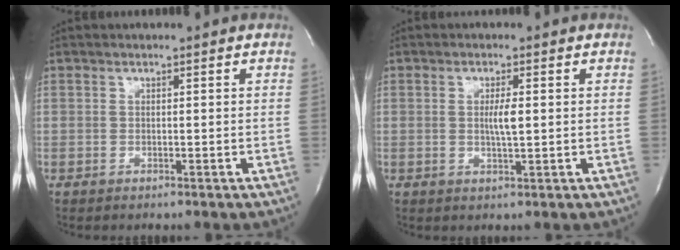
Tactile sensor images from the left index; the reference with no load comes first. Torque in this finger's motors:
{"motor_torque": [0.37, 0.09, 0.07, 0.06]}